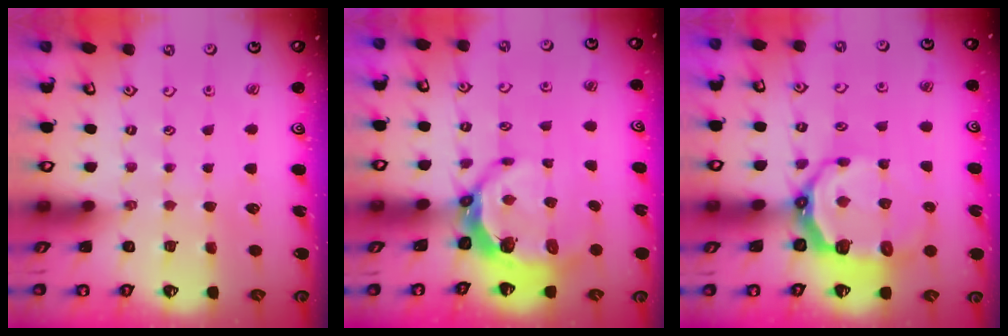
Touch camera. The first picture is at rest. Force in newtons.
{"total": 6.5, "press": 5.3, "slide": 3.8}
{"total": 9.2, "press": 7.8, "slide": 5.0}